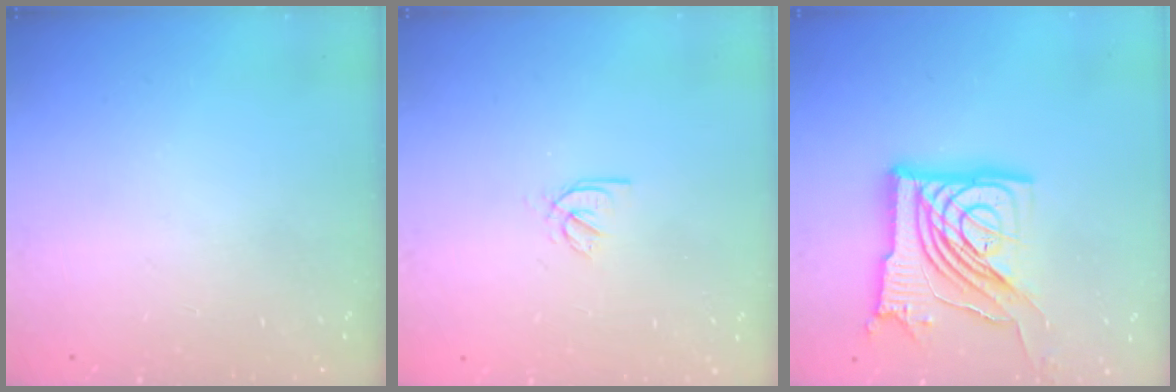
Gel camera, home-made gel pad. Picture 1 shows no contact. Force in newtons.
{"total": 2.3, "press": 2.3, "slide": 0.4}
{"total": 20.6, "press": 20.4, "slide": 2.6}